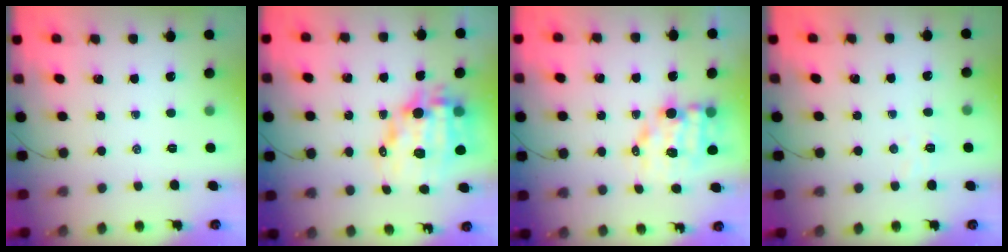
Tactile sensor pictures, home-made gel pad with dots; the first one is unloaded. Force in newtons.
{"total": 13.5, "press": 13.1, "slide": 3.5}
{"total": 9.5, "press": 9.4, "slide": 1.7}
{"total": 3.9, "press": 3.8, "slide": 1.1}